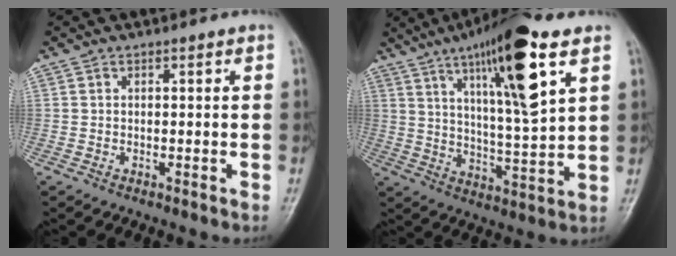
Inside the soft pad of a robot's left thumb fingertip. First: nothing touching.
{"total": 18.3, "force": [8.9, 3.2, 15.7], "torque": [-0.250, -0.034, 0.151]}